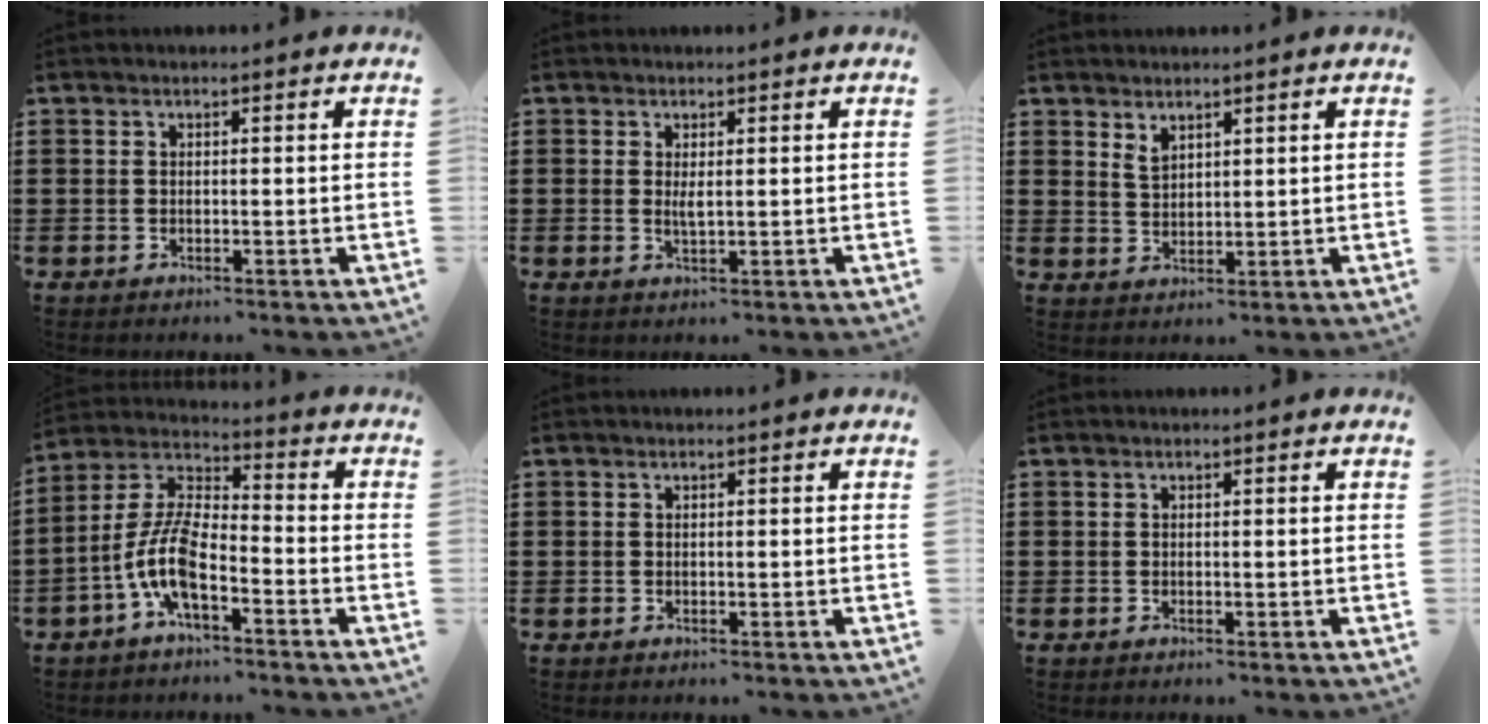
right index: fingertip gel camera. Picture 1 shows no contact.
{"total": 1.6, "force": [0.3, 0.4, 1.6], "torque": [-0.031, 0.000, 0.004]}
{"total": 2.3, "force": [1.7, 1.3, 0.9], "torque": [-0.023, 0.003, 0.033]}
{"total": 9.0, "force": [-4.2, 3.3, 7.3], "torque": [-0.188, -0.014, -0.090]}
{"total": 0.0}
{"total": 0.0}